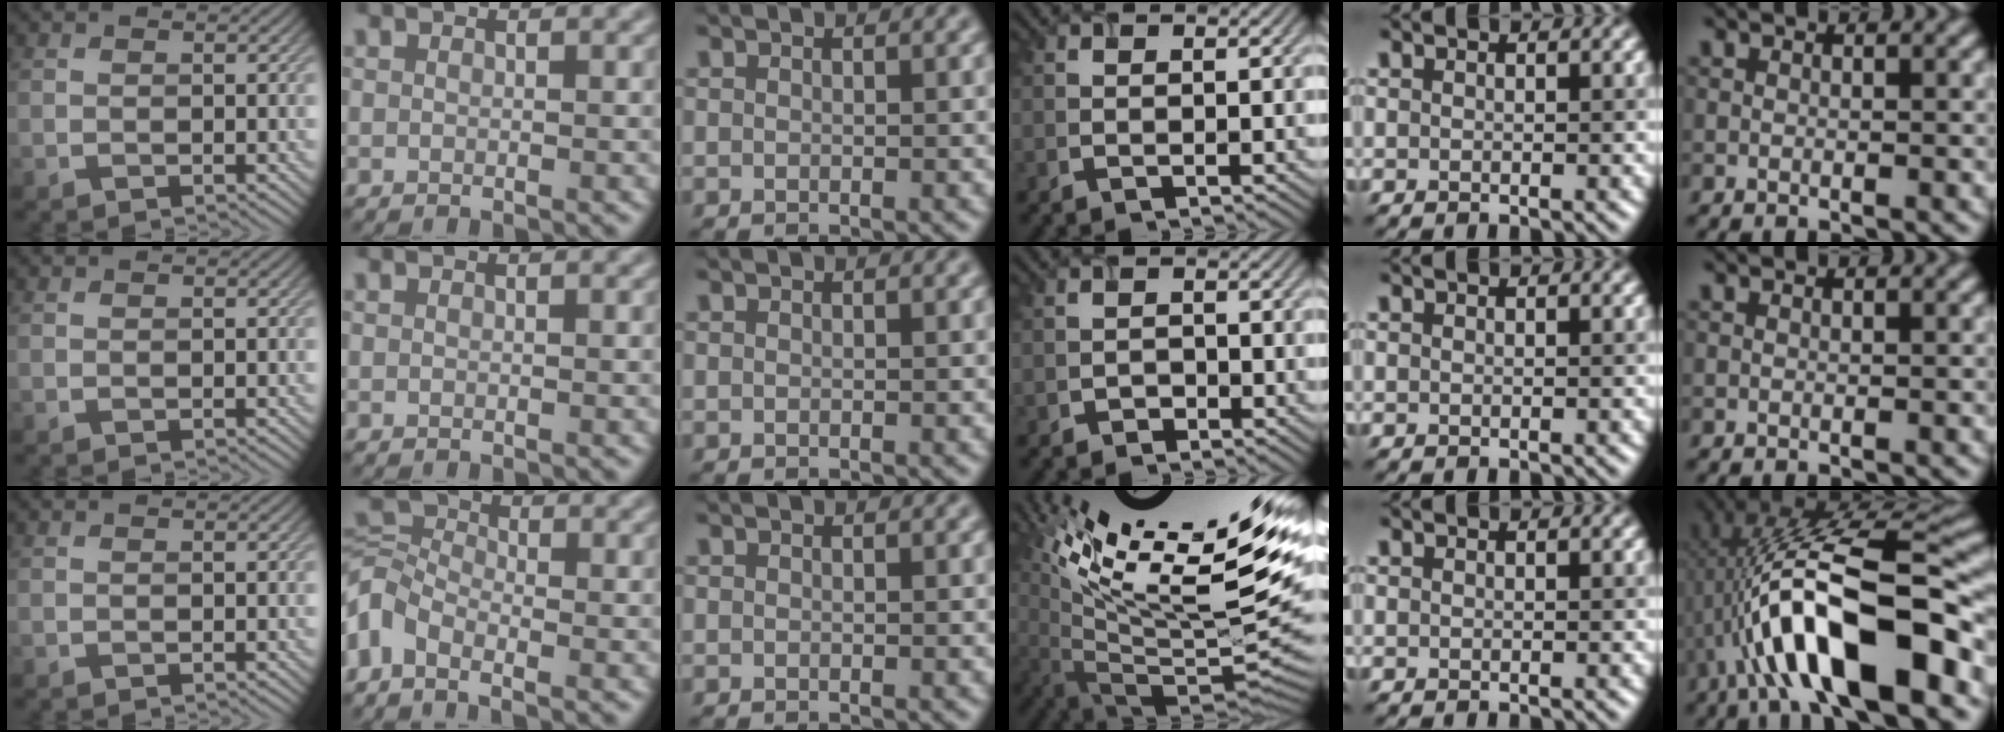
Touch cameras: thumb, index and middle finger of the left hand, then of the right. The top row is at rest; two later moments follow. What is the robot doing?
{"motion": "screw", "object": "timer"}